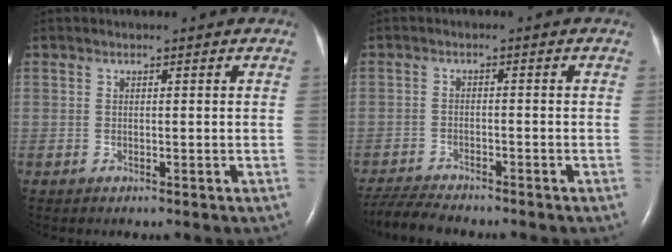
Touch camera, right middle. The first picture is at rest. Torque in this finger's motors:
{"motor_torque": [0.31, -0.33, 0.08, 0.03]}